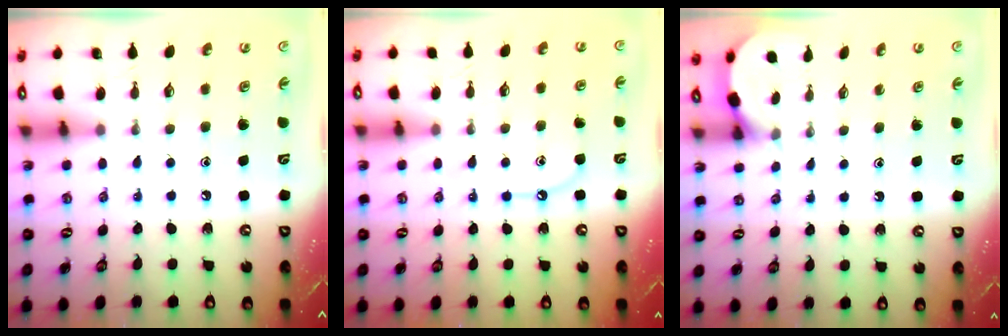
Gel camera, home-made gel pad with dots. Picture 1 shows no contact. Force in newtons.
{"total": 5.4, "press": 5.4, "slide": 0.6}
{"total": 1.9, "press": 1.9, "slide": 0.2}